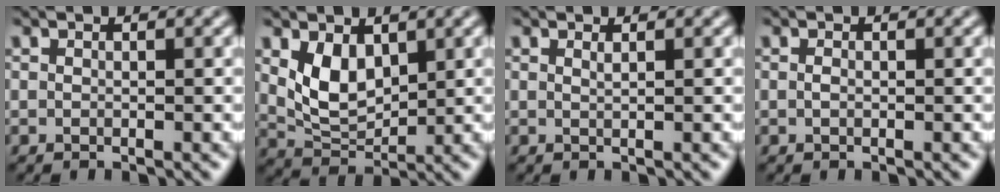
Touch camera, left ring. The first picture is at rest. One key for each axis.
{"total": 4.0, "fx": 1.5, "fy": 2.5, "fz": 2.7, "tx": -0.056, "ty": -0.008, "tz": 0.037}
{"total": 0.6, "fx": 0.4, "fy": 0.1, "fz": 0.4, "tx": -0.003, "ty": -0.001, "tz": 0.007}
{"total": 0.6, "fx": 0.0, "fy": 0.3, "fz": 0.4, "tx": -0.011, "ty": 0.000, "tz": 0.001}